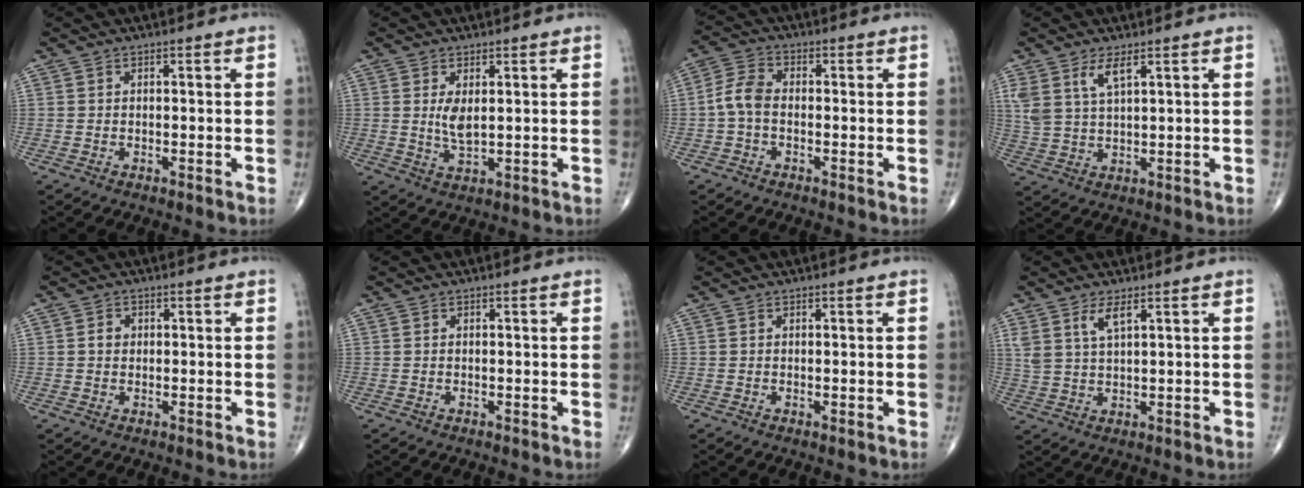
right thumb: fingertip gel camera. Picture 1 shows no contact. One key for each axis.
{"total": 3.1, "fx": 0.6, "fy": 1.1, "fz": 2.8, "tx": -0.055, "ty": -0.011, "tz": 0.017}
{"total": 5.2, "fx": -0.9, "fy": 3.2, "fz": 4.0, "tx": -0.081, "ty": 0.017, "tz": -0.028}
{"total": 5.5, "fx": 3.1, "fy": 1.8, "fz": 4.2, "tx": -0.089, "ty": -0.012, "tz": 0.069}
{"total": 1.8, "fx": 0.2, "fy": 1.5, "fz": 0.9, "tx": -0.010, "ty": 0.004, "tz": 0.002}
{"total": 0.0}
{"total": 0.0}
{"total": 4.3, "fx": 2.5, "fy": 1.2, "fz": 3.3, "tx": -0.071, "ty": -0.011, "tz": 0.055}